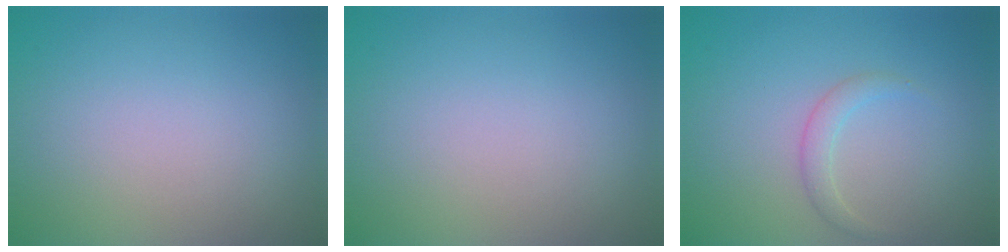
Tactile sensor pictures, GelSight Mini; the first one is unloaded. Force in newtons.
{"total": 0.0}
{"total": 1.4, "press": 1.4, "slide": 0.0}